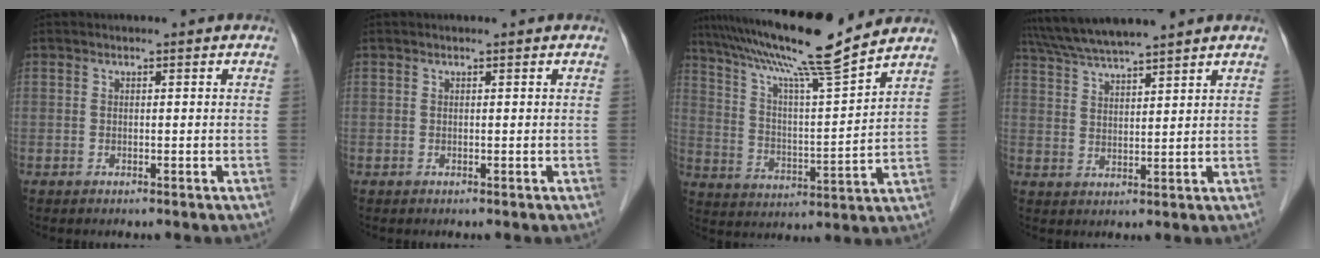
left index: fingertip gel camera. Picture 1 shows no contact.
{"total": 0.0}
{"total": 16.2, "force": [13.8, -1.1, 8.3], "torque": [-0.151, 0.005, 0.228]}
{"total": 9.4, "force": [8.5, -0.7, 4.0], "torque": [-0.076, 0.029, 0.146]}